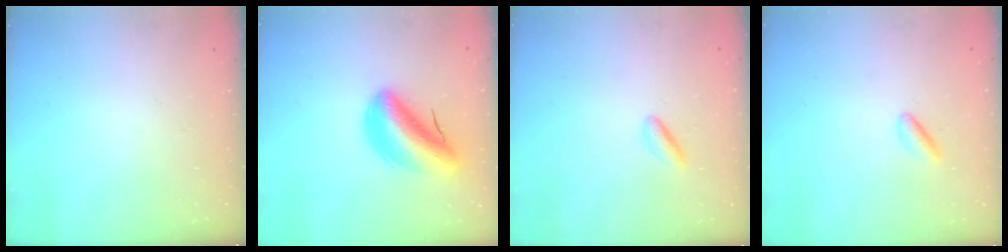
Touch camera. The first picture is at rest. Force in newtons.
{"total": 11.1, "press": 10.4, "slide": 3.7}
{"total": 2.7, "press": 2.6, "slide": 0.7}
{"total": 2.5, "press": 2.4, "slide": 0.8}